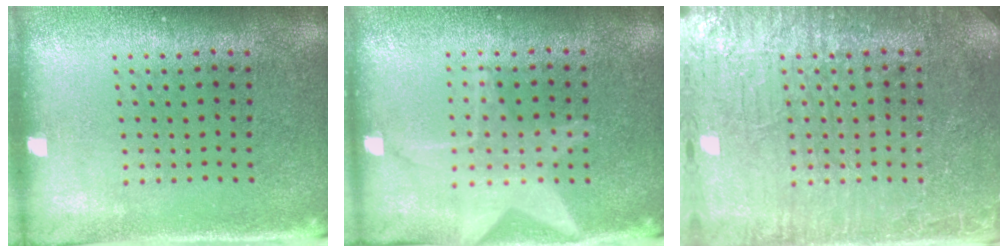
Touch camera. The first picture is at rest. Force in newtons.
{"total": 1.5, "press": 1.4, "slide": 0.3}
{"total": 3.9, "press": 3.9, "slide": 0.6}